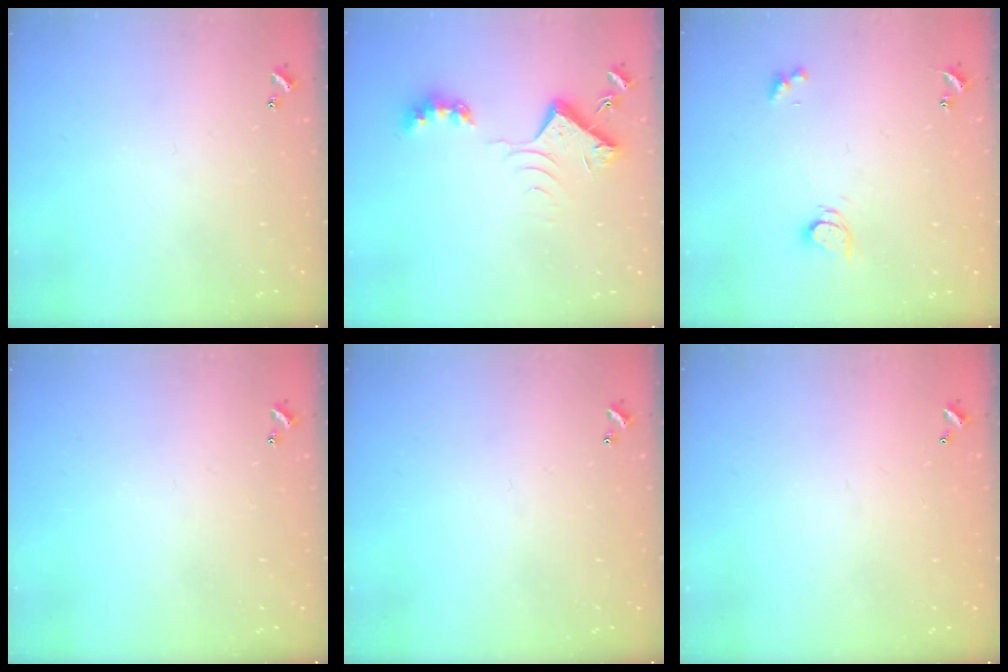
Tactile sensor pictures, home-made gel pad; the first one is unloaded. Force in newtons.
{"total": 7.5, "press": 7.5, "slide": 0.8}
{"total": 2.5, "press": 2.5, "slide": 0.4}
{"total": 0.0}
{"total": 0.0}
{"total": 2.7, "press": 2.7, "slide": 0.1}